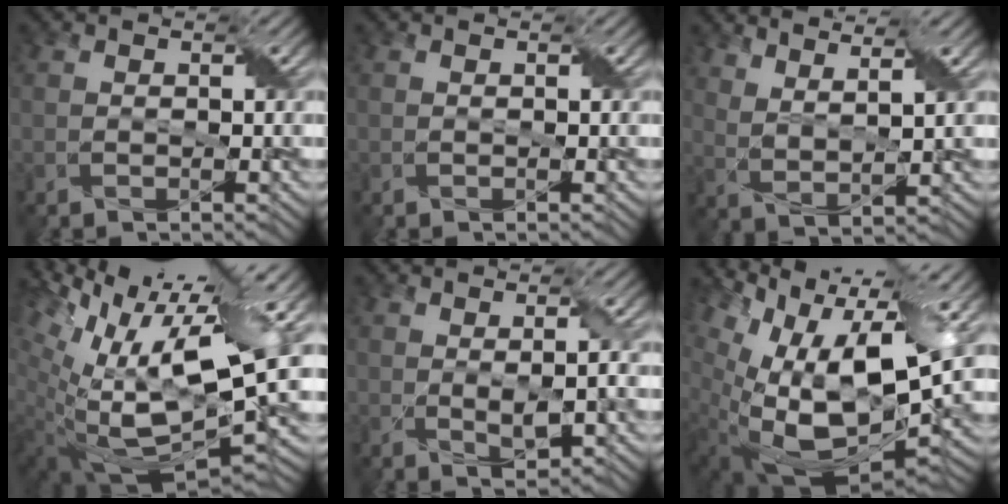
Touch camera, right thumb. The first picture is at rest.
{"total": 0.0}
{"total": 6.3, "force": [5.1, 1.4, 3.4], "torque": [-0.063, -0.005, 0.080]}
{"total": 17.6, "force": [6.0, 7.8, 14.6], "torque": [-0.271, 0.003, 0.120]}
{"total": 2.0, "force": [0.4, 0.6, 1.9], "torque": [-0.038, -0.001, 0.012]}
{"total": 17.2, "force": [3.8, 9.5, 13.8], "torque": [-0.269, -0.023, 0.086]}